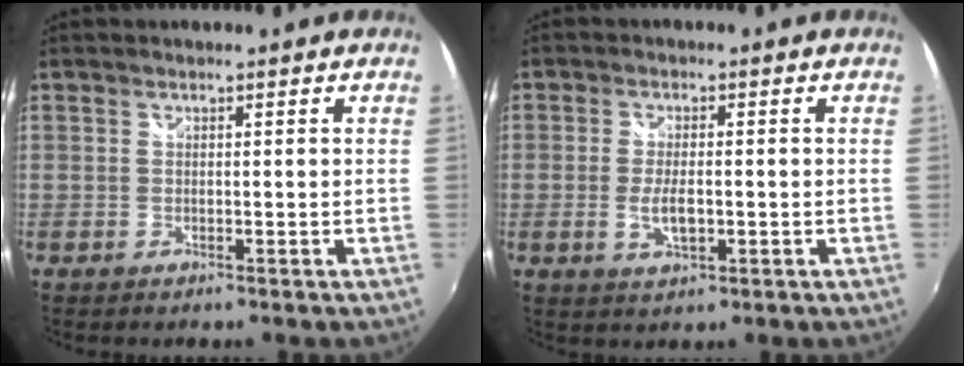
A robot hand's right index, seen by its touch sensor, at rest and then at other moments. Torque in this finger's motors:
{"motor_torque": [0.08, 0.04, 0.32, 0.05]}